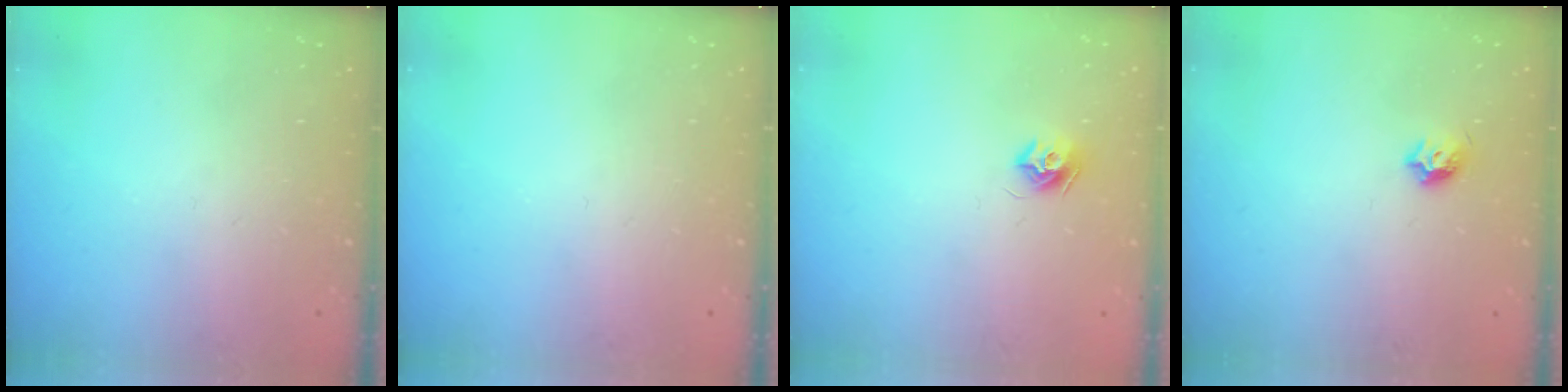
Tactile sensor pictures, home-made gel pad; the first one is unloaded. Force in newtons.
{"total": 0.0}
{"total": 7.6, "press": 7.6, "slide": 0.2}
{"total": 4.9, "press": 4.8, "slide": 0.8}